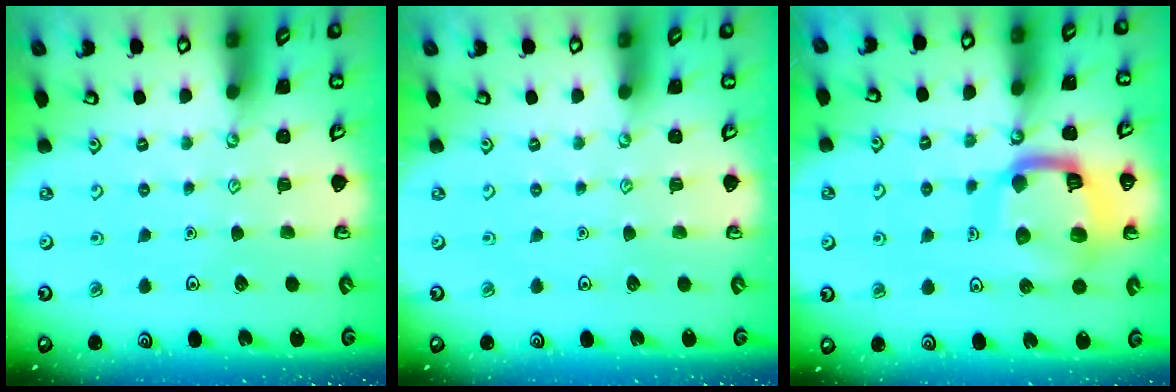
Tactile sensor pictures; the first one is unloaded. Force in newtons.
{"total": 0.0}
{"total": 16.6, "press": 16.5, "slide": 1.8}